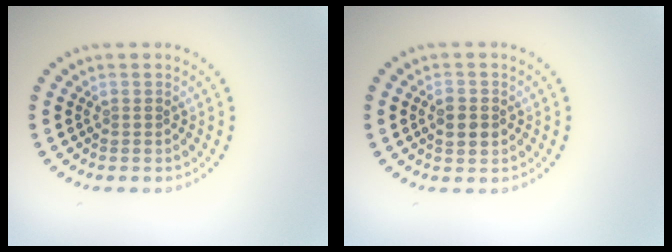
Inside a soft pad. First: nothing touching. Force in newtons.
{"total": 2.5, "press": 2.5, "slide": 0.2}